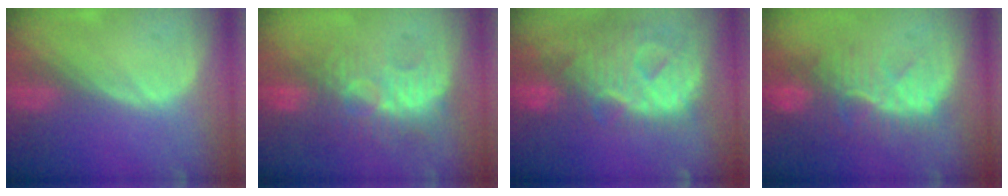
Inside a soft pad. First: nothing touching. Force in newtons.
{"total": 8.9, "press": 8.5, "slide": 2.6}
{"total": 12.9, "press": 11.0, "slide": 6.8}
{"total": 10.0, "press": 8.5, "slide": 5.3}